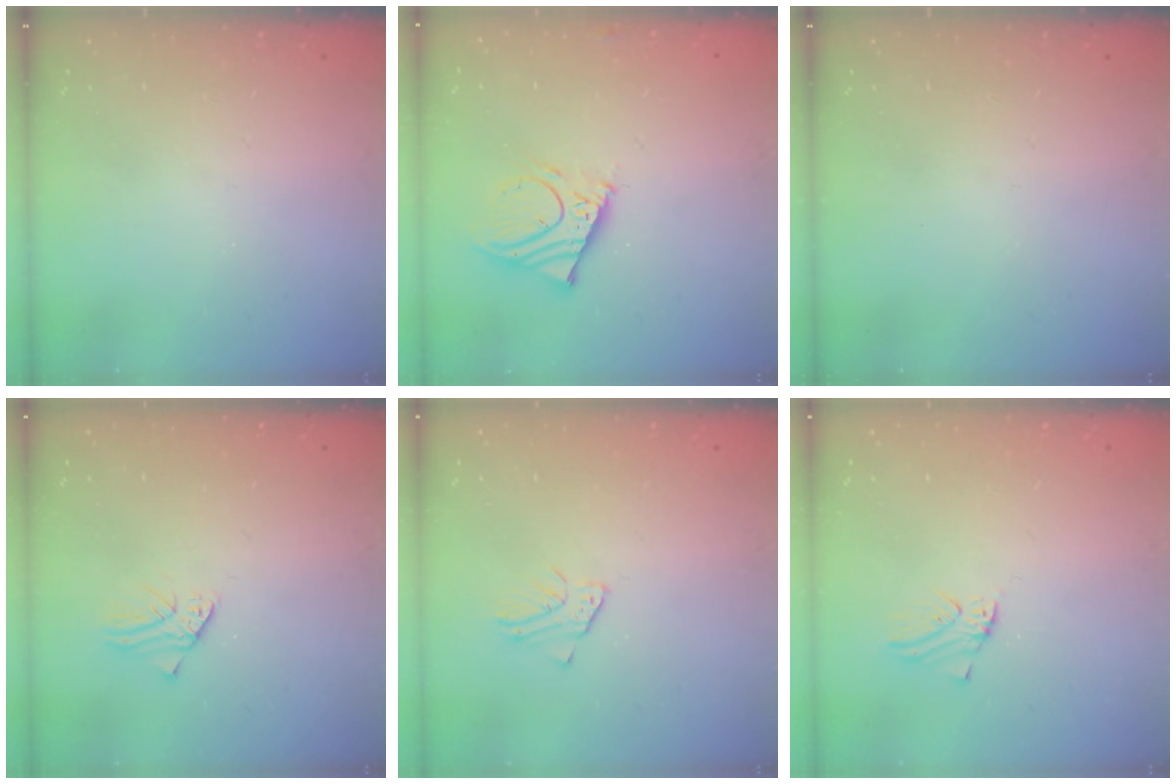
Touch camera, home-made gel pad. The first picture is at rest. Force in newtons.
{"total": 10.8, "press": 10.7, "slide": 1.7}
{"total": 0.0}
{"total": 1.1, "press": 1.1, "slide": 0.0}
{"total": 1.7, "press": 1.6, "slide": 0.1}
{"total": 0.0}